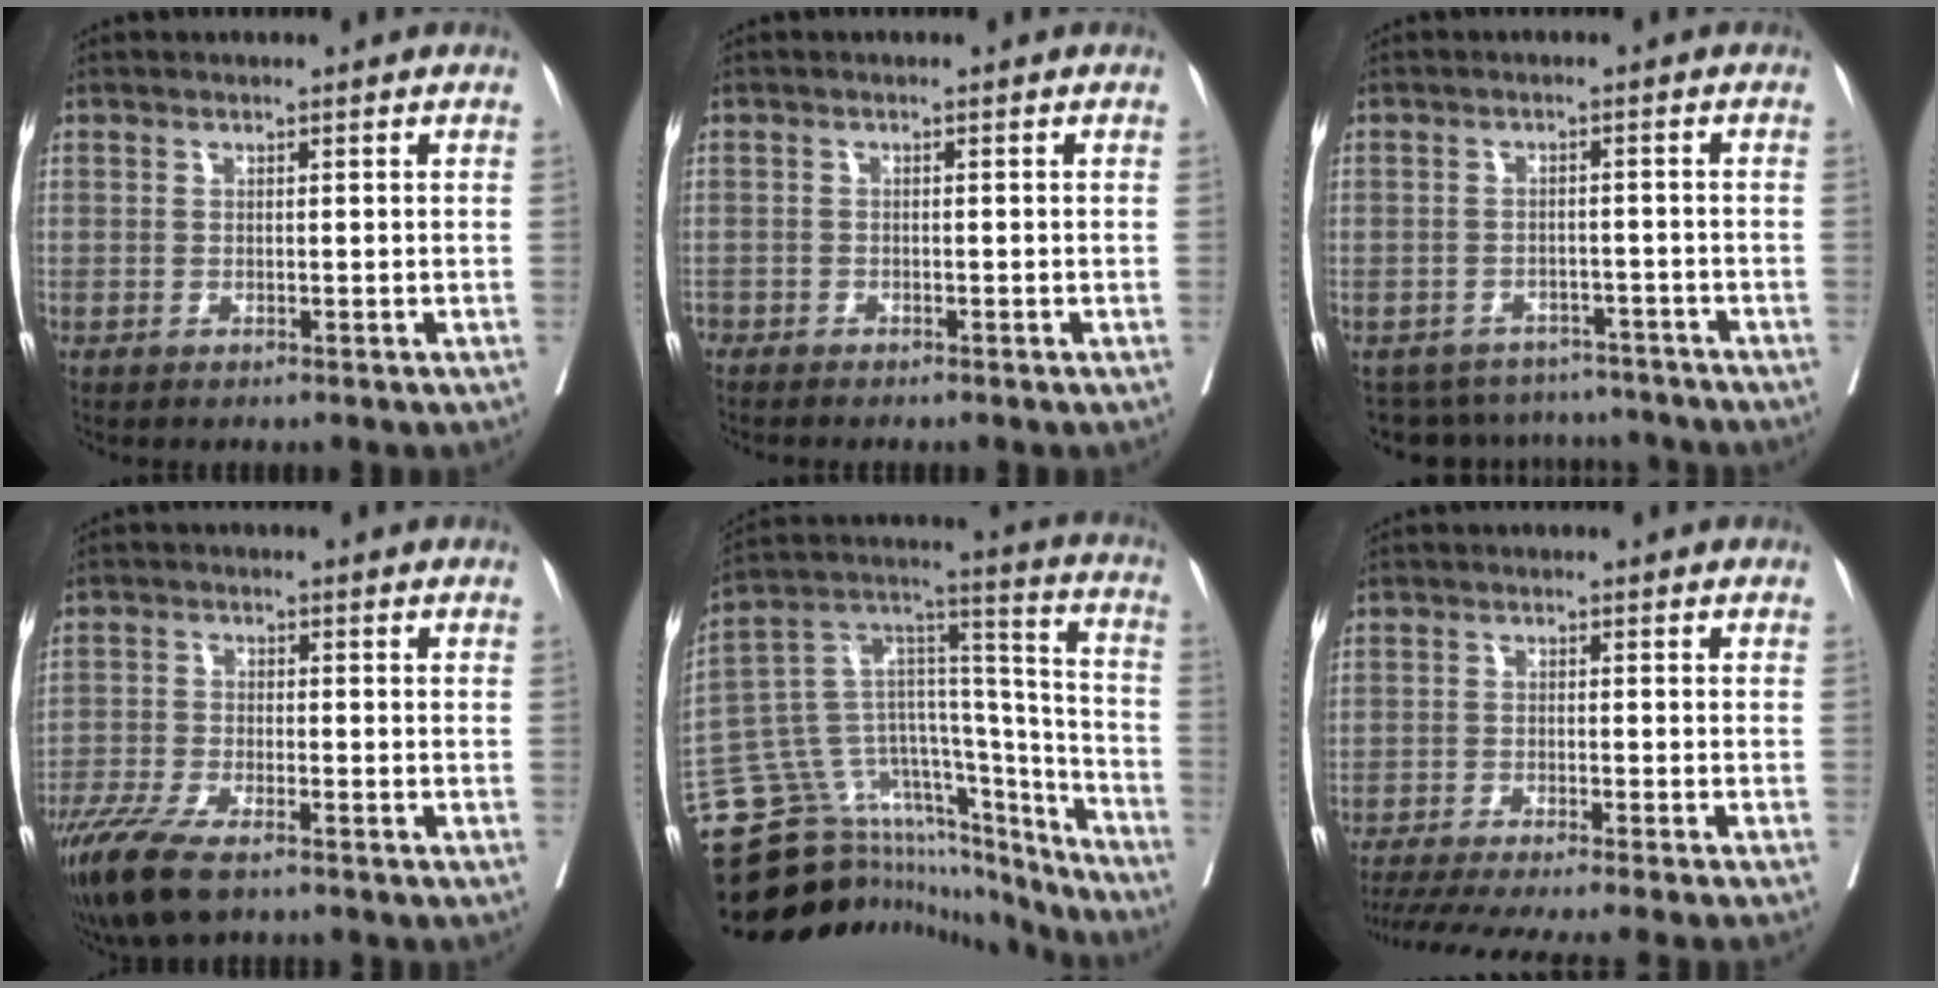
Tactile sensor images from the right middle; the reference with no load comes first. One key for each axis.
{"total": 1.7, "fx": -1.6, "fy": 0.4, "fz": 0.3, "tx": -0.005, "ty": -0.004, "tz": -0.027}
{"total": 9.9, "fx": -9.1, "fy": 3.7, "fz": 0.5, "tx": -0.005, "ty": 0.017, "tz": -0.112}
{"total": 9.4, "fx": -6.9, "fy": 2.4, "fz": 6.0, "tx": -0.110, "ty": -0.021, "tz": -0.118}
{"total": 28.4, "fx": -24.2, "fy": 11.1, "fz": 10.0, "tx": -0.159, "ty": 0.075, "tz": -0.354}
{"total": 14.6, "fx": -12.9, "fy": -1.3, "fz": 6.8, "tx": -0.092, "ty": -0.037, "tz": -0.192}